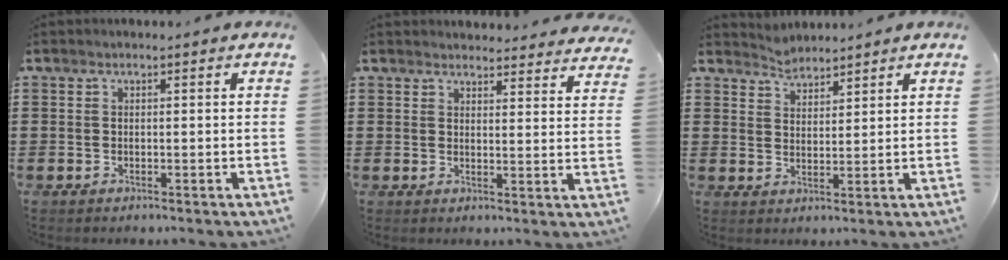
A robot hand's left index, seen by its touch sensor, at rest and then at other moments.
{"total": 3.3, "force": [3.3, 0.4, 0.1], "torque": [-0.007, -0.017, 0.059]}
{"total": 3.0, "force": [2.9, 0.4, -0.7], "torque": [0.003, -0.007, 0.056]}